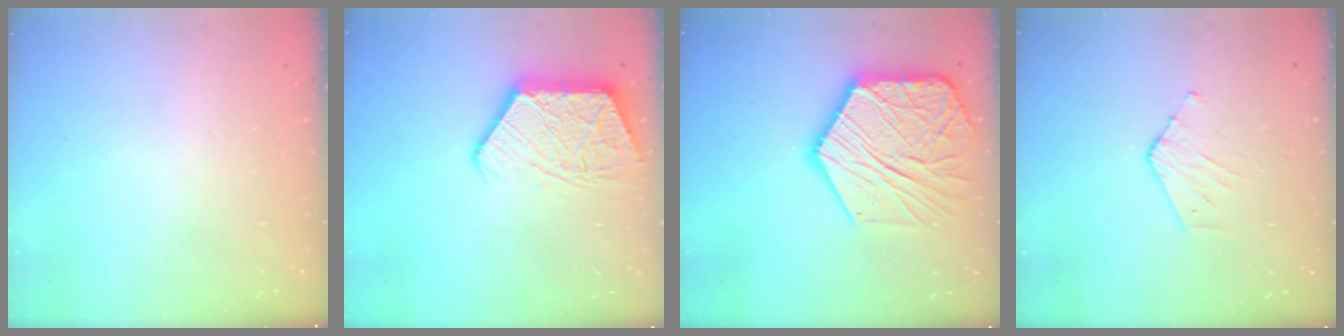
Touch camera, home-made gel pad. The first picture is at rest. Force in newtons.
{"total": 12.8, "press": 12.7, "slide": 1.2}
{"total": 22.5, "press": 22.3, "slide": 2.3}
{"total": 3.3, "press": 3.3, "slide": 0.3}